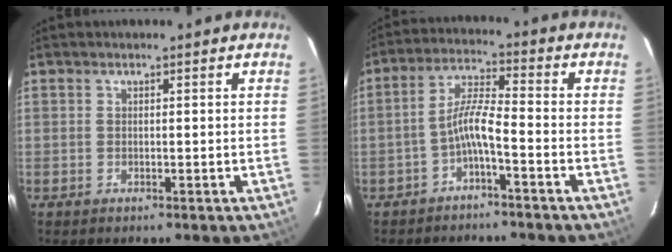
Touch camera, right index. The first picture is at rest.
{"total": 5.4, "force": [-2.9, 0.4, 4.6], "torque": [-0.106, 0.016, -0.055]}